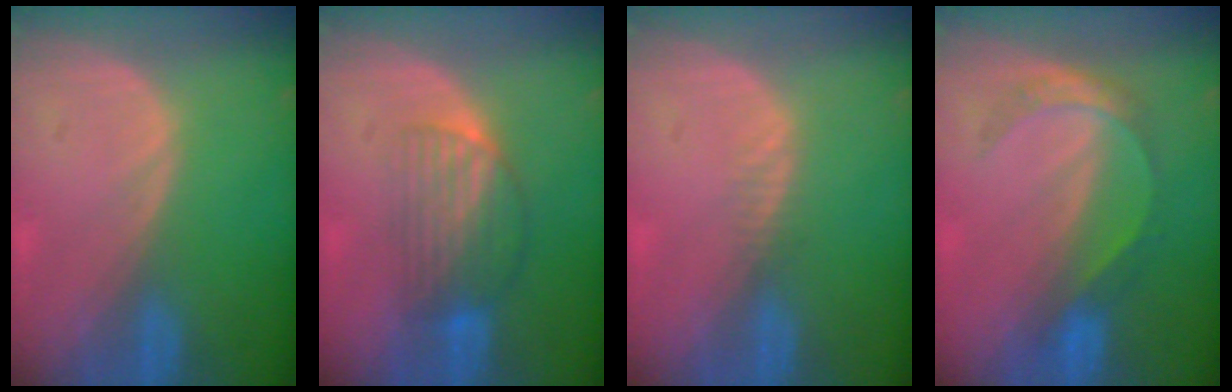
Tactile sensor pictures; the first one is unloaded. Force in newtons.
{"total": 6.6, "press": 5.8, "slide": 3.3}
{"total": 1.2, "press": 0.9, "slide": 0.8}
{"total": 4.5, "press": 4.5, "slide": 0.2}